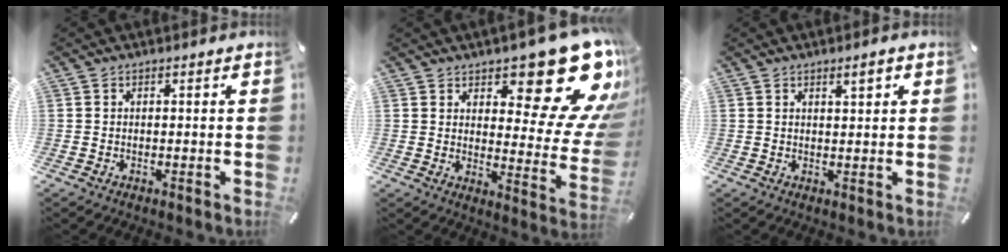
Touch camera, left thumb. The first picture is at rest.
{"total": 20.7, "force": [12.6, 8.6, 14.0], "torque": [-0.151, -0.110, 0.204]}
{"total": 3.1, "force": [1.8, 1.0, 2.3], "torque": [-0.033, -0.003, 0.026]}